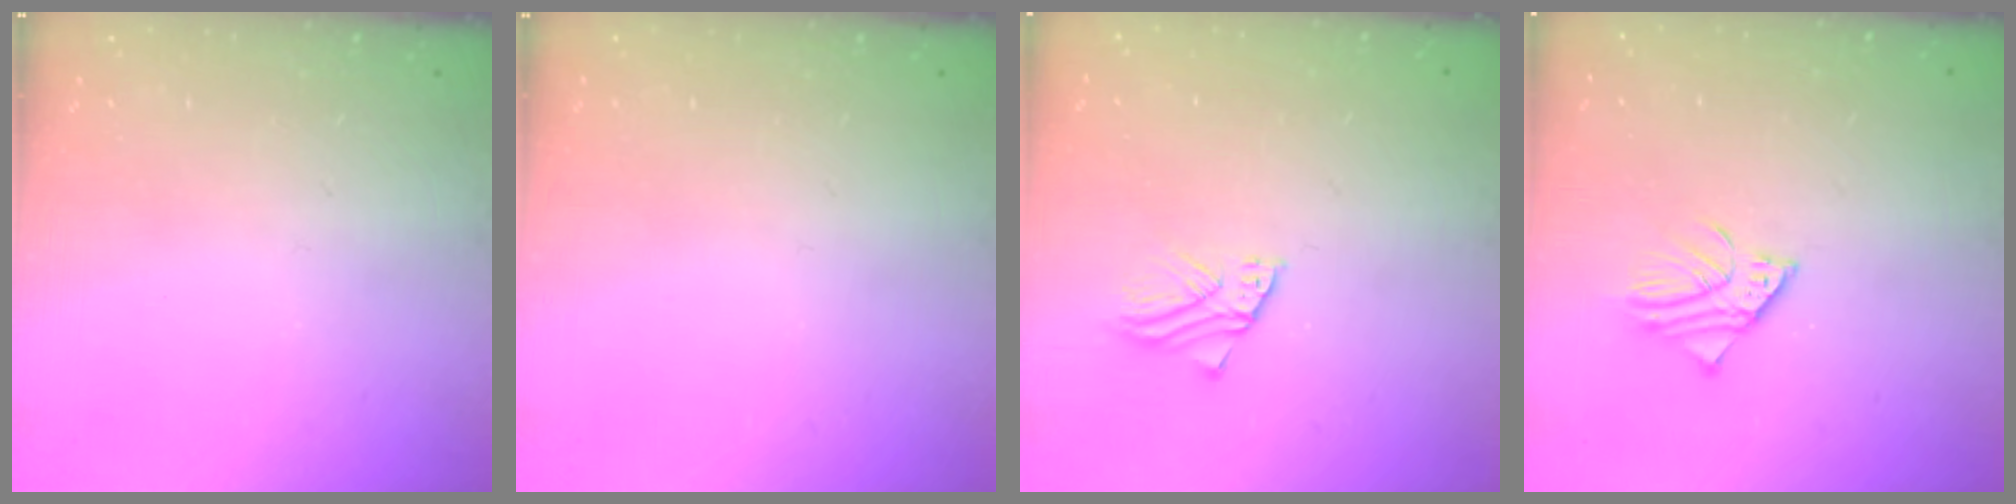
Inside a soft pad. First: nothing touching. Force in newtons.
{"total": 0.0}
{"total": 2.2, "press": 2.2, "slide": 0.2}
{"total": 3.2, "press": 3.2, "slide": 0.4}